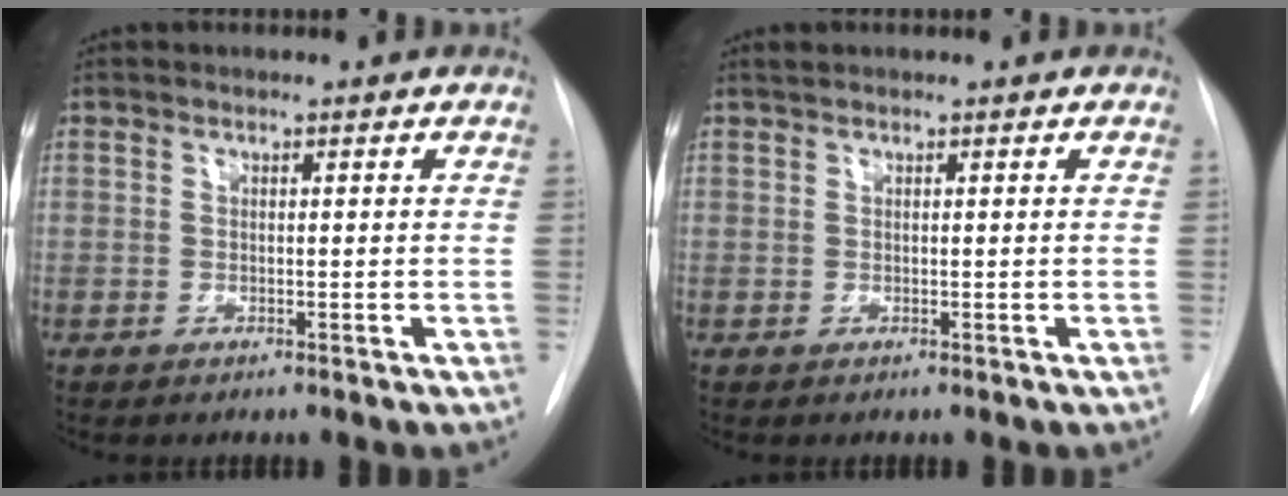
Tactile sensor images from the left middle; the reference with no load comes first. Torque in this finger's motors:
{"motor_torque": [0.18, -0.17, -0.04, -0.01]}